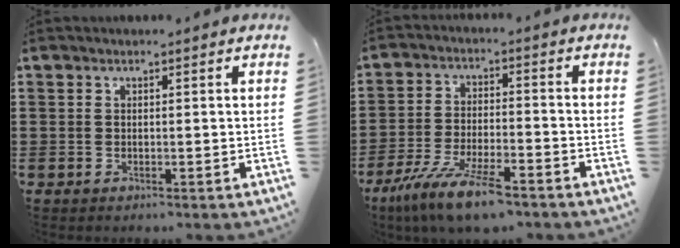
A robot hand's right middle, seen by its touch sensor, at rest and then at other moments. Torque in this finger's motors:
{"motor_torque": [1.35, -0.79, 0.65, 0.21]}